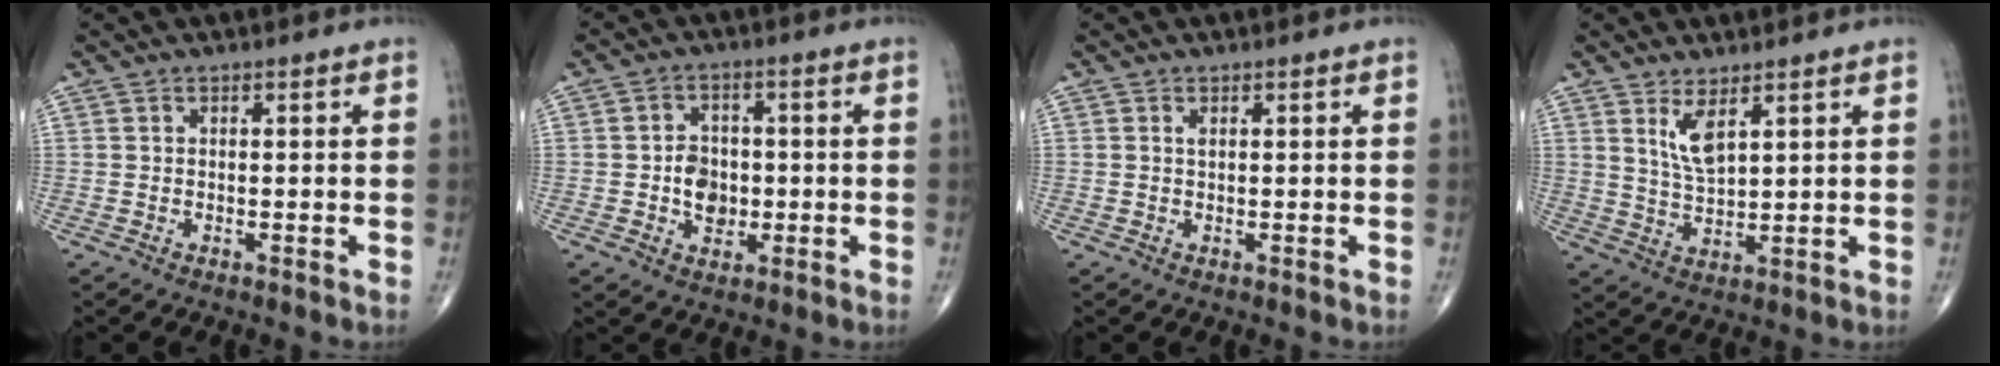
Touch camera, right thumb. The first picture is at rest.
{"total": 6.2, "force": [-0.8, 4.9, 3.8], "torque": [-0.031, 0.009, -0.014]}
{"total": 0.6, "force": [0.3, 0.2, 0.4], "torque": [-0.005, 0.000, 0.007]}
{"total": 5.3, "force": [2.8, 1.8, 4.1], "torque": [-0.075, -0.025, 0.062]}